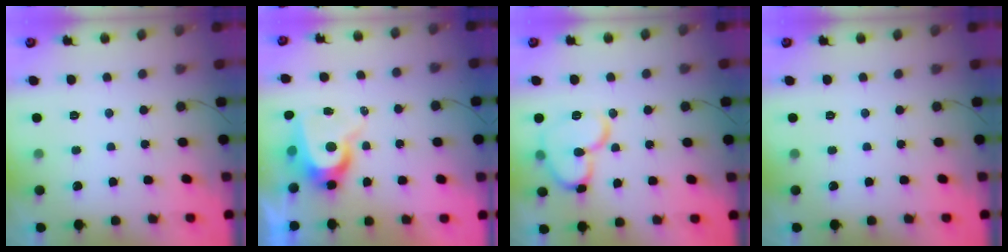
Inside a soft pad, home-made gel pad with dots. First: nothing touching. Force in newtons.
{"total": 9.0, "press": 8.9, "slide": 0.9}
{"total": 14.0, "press": 13.8, "slide": 2.3}
{"total": 0.0}